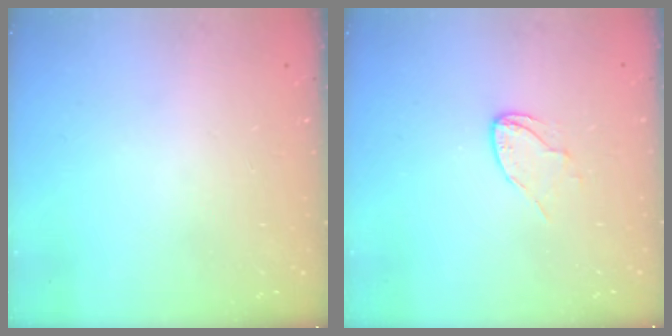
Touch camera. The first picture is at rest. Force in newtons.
{"total": 6.3, "press": 6.3, "slide": 0.6}